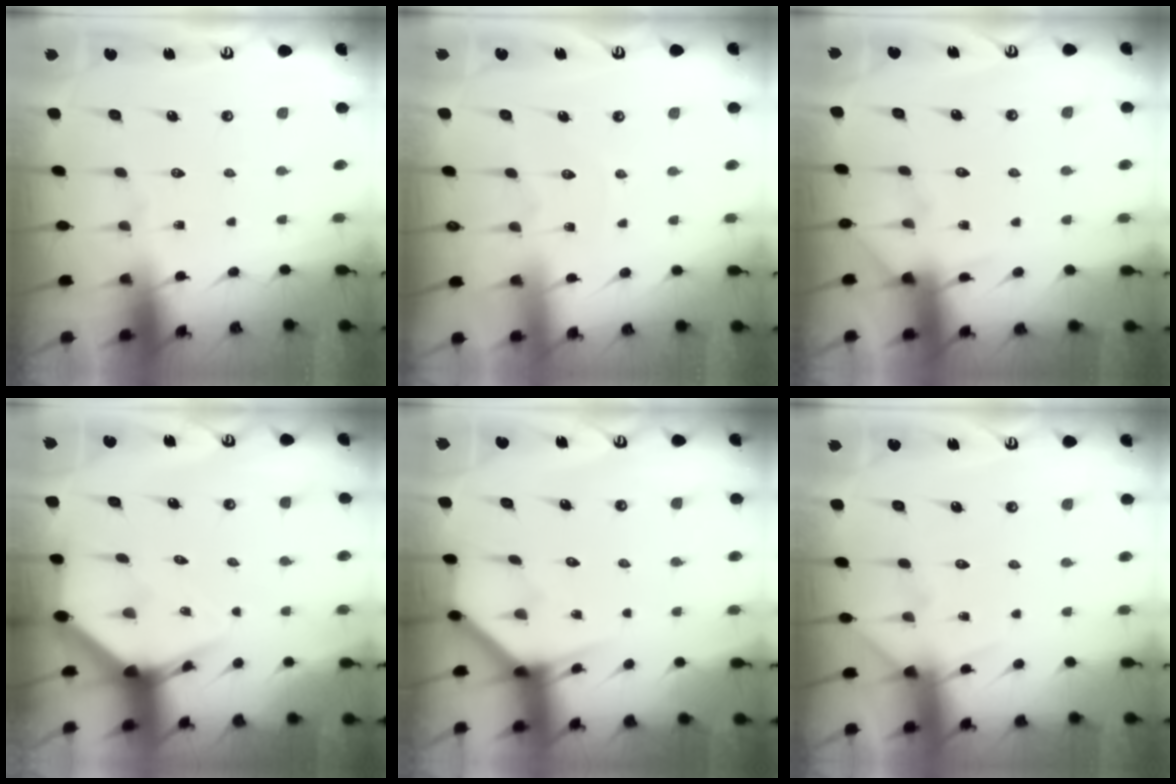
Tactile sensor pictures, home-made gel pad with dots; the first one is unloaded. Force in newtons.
{"total": 3.0, "press": 2.9, "slide": 0.4}
{"total": 6.2, "press": 6.1, "slide": 0.8}
{"total": 4.3, "press": 4.3, "slide": 0.3}
{"total": 4.0, "press": 3.9, "slide": 0.2}
{"total": 6.9, "press": 6.8, "slide": 0.9}